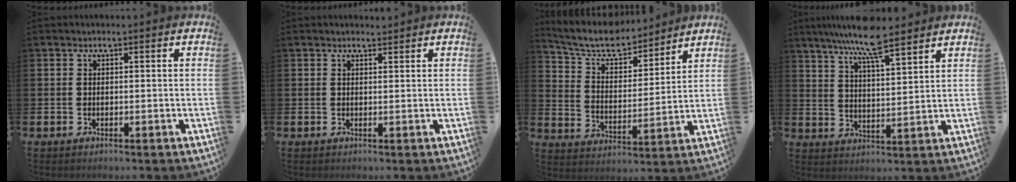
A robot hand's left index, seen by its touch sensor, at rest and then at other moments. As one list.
[{"total": 1.2, "force": [1.1, 0.3, 0.1], "torque": [0.006, -0.001, 0.019]}, {"total": 8.6, "force": [7.9, 2.3, 2.4], "torque": [-0.084, -0.052, 0.139]}, {"total": 8.2, "force": [7.4, 0.8, 3.4], "torque": [-0.085, -0.033, 0.132]}]